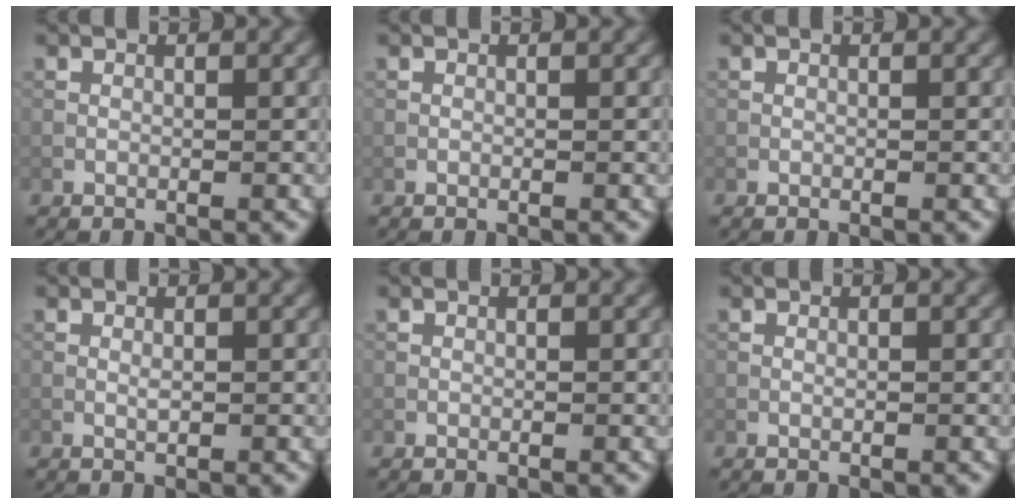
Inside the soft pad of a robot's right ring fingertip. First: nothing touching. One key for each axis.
{"total": 0.0}
{"total": 0.0}
{"total": 0.6, "fx": 0.0, "fy": 0.2, "fz": 0.5, "tx": -0.013, "ty": 0.000, "tz": 0.001}
{"total": 0.0}
{"total": 0.0}